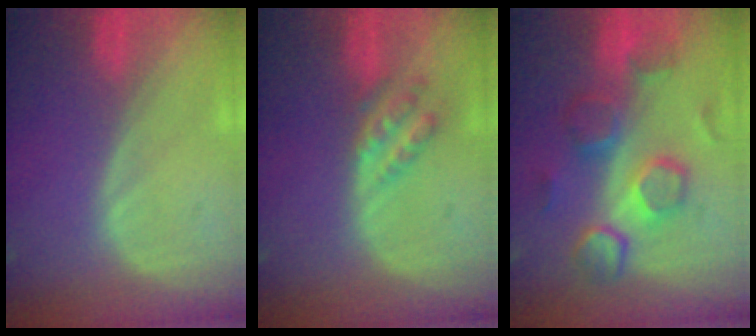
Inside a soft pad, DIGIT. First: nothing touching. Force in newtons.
{"total": 4.5, "press": 3.9, "slide": 2.2}
{"total": 9.1, "press": 8.8, "slide": 2.0}